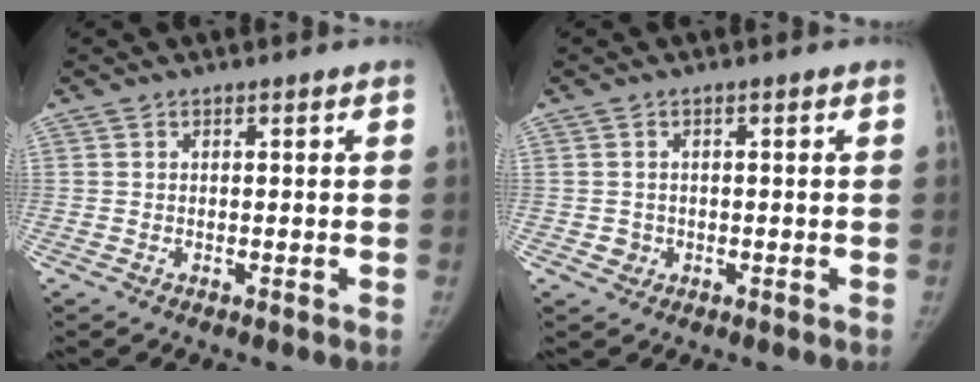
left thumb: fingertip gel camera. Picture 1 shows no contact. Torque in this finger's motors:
{"motor_torque": [-0.04, 0.00, -0.01, 0.01, 0.00]}